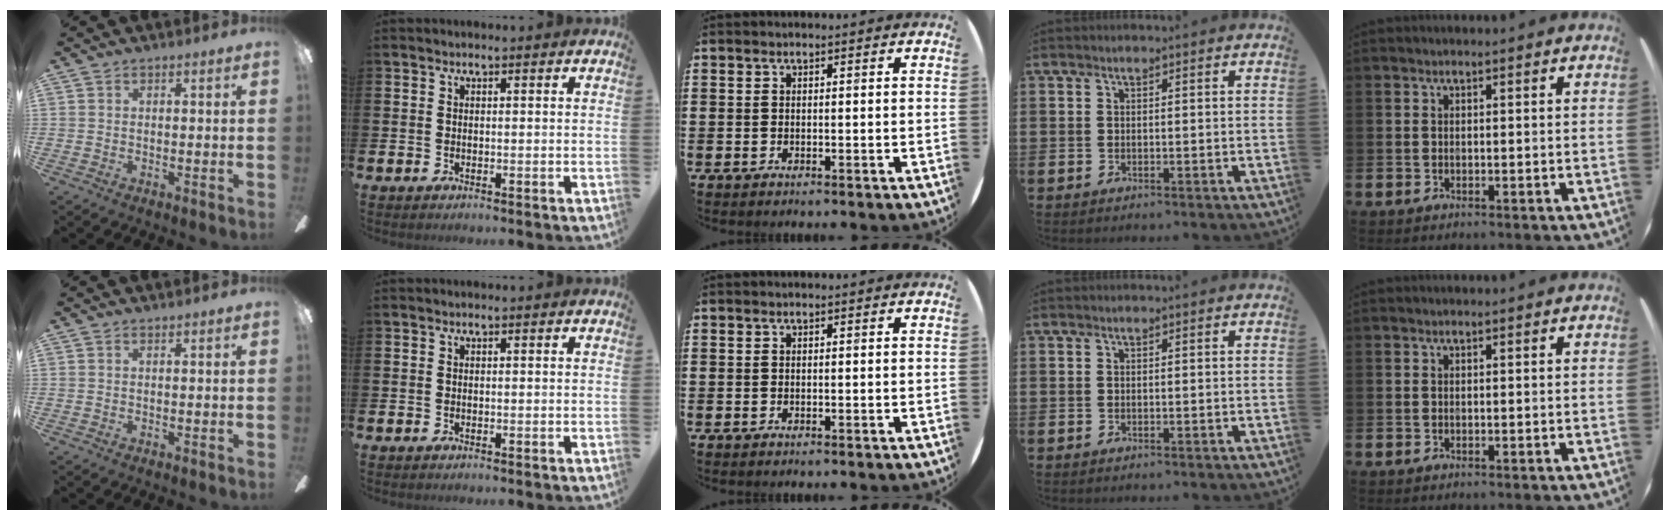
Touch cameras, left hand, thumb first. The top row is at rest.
{}